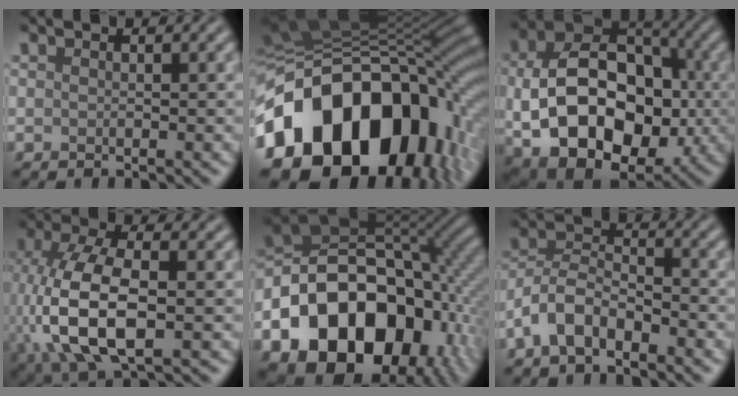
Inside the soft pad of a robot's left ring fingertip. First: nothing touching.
{"total": 20.0, "force": [-4.6, 14.0, 13.5], "torque": [-0.247, -0.005, -0.082]}
{"total": 14.5, "force": [-2.3, 9.8, 10.5], "torque": [-0.169, -0.014, -0.042]}
{"total": 10.2, "force": [-1.9, 4.8, 8.8], "torque": [-0.192, -0.004, -0.043]}
{"total": 19.5, "force": [-7.6, 14.0, 11.1], "torque": [-0.196, -0.005, -0.123]}
{"total": 4.7, "force": [-2.9, 2.4, 2.9], "torque": [-0.054, 0.010, -0.066]}